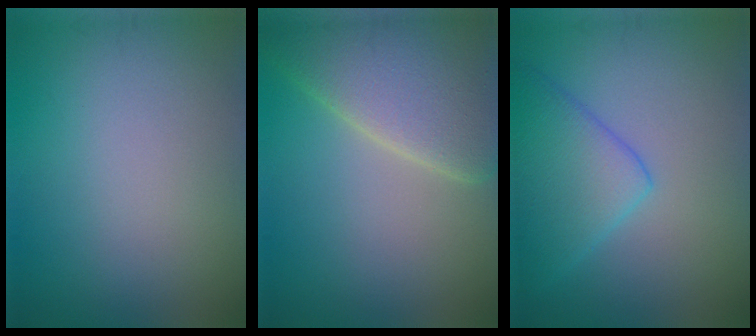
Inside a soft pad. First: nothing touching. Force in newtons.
{"total": 8.7, "press": 8.7, "slide": 0.7}
{"total": 5.7, "press": 5.7, "slide": 0.3}